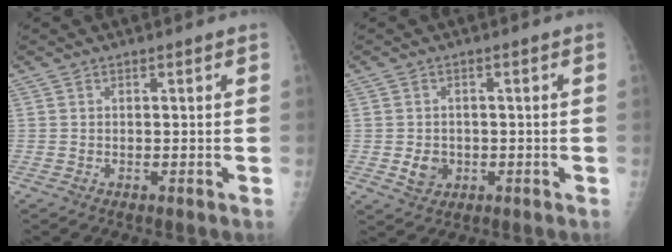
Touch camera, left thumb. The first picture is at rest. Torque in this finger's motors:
{"motor_torque": [0.53, 0.73, 0.23, -0.08, -0.03]}